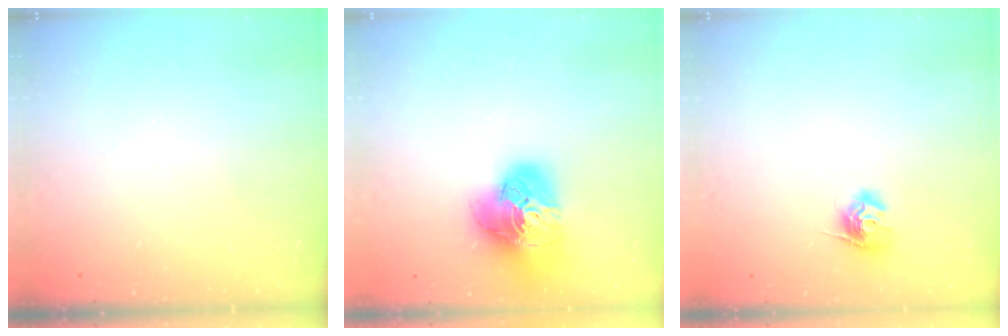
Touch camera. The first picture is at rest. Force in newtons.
{"total": 21.0, "press": 20.9, "slide": 2.1}
{"total": 9.6, "press": 9.6, "slide": 0.4}